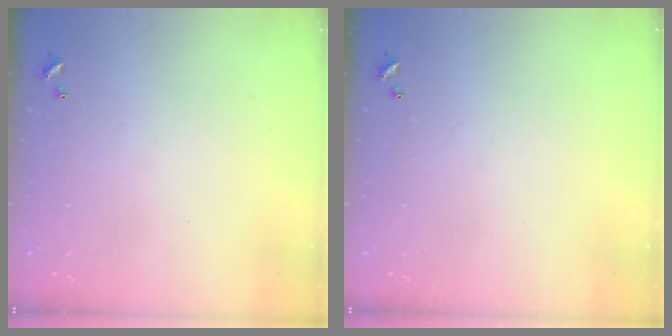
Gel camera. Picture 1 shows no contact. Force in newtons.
{"total": 0.0}